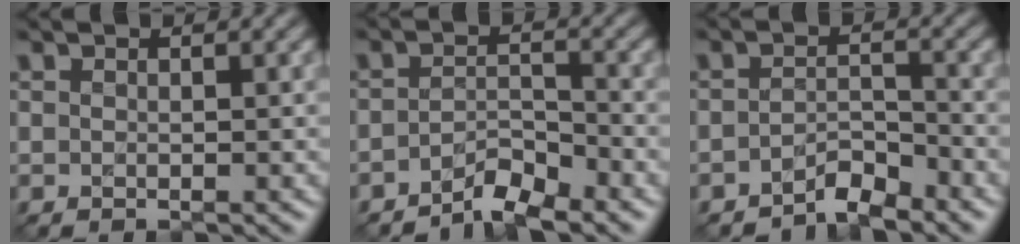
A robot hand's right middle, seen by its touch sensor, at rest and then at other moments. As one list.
[{"total": 3.0, "force": [-2.5, 0.6, 1.5], "torque": [-0.024, 0.008, -0.050]}, {"total": 2.5, "force": [-2.2, 0.6, 1.0], "torque": [-0.015, 0.010, -0.042]}]